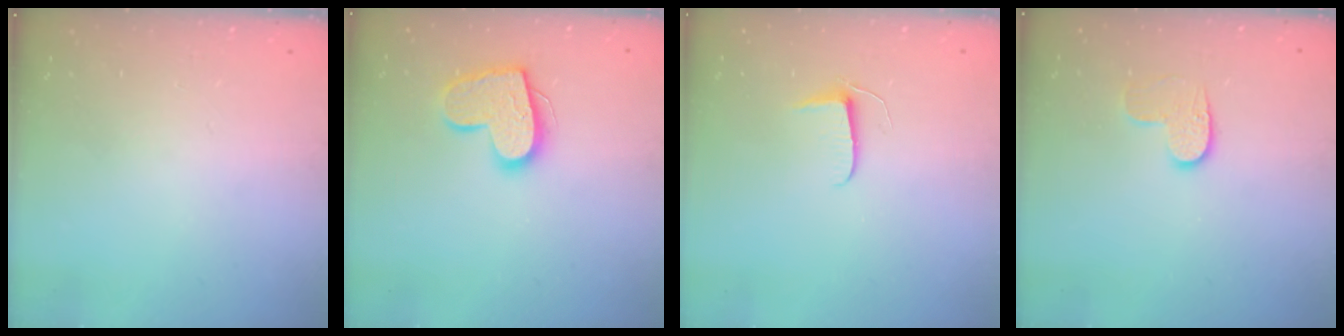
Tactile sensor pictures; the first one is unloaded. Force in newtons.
{"total": 14.6, "press": 14.6, "slide": 1.1}
{"total": 5.5, "press": 5.5, "slide": 0.5}
{"total": 6.1, "press": 6.1, "slide": 0.5}